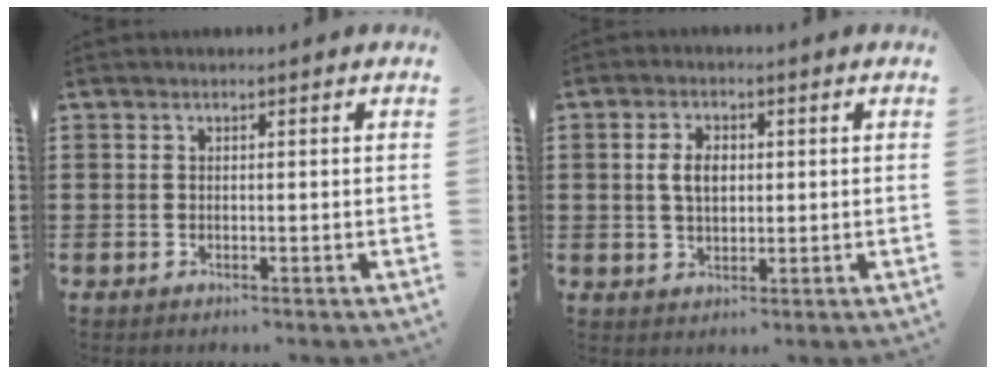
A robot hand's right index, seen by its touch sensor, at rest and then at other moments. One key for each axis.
{"total": 4.1, "fx": 0.3, "fy": 2.4, "fz": 3.3, "tx": -0.067, "ty": 0.004, "tz": -0.001}